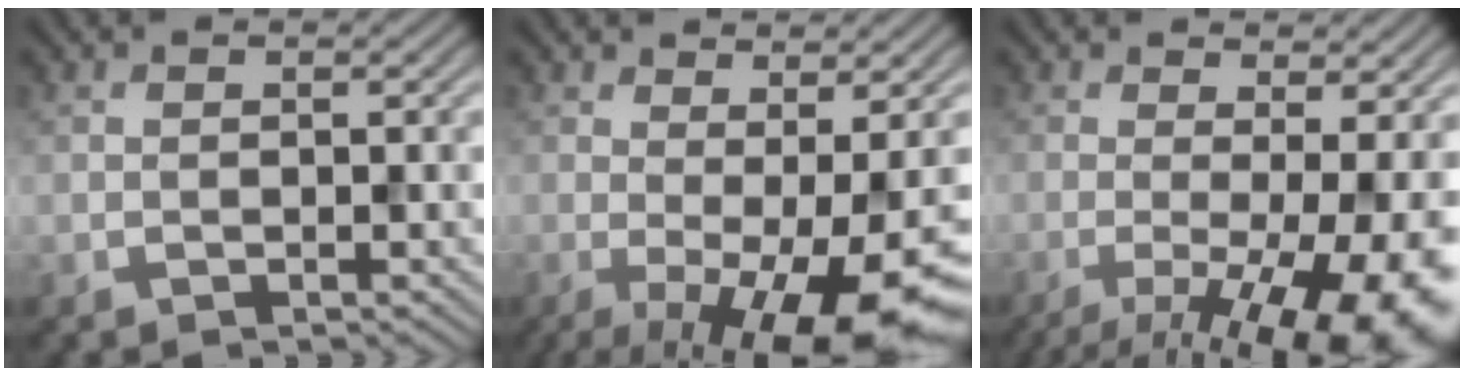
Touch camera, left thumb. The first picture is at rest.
{"total": 11.9, "force": [-3.3, 3.3, 11.0], "torque": [-0.145, -0.002, -0.044]}
{"total": 13.2, "force": [-4.0, 4.0, 11.9], "torque": [-0.162, -0.016, -0.047]}